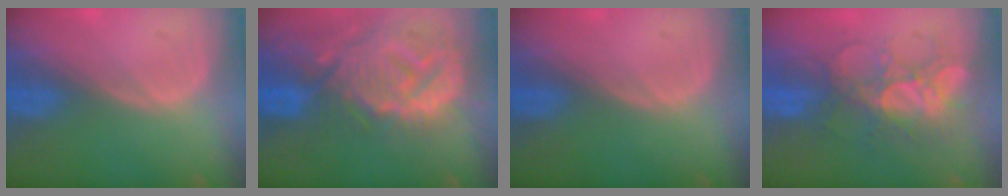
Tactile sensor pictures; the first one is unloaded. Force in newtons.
{"total": 14.4, "press": 12.4, "slide": 7.3}
{"total": 0.0}
{"total": 8.2, "press": 7.7, "slide": 2.8}